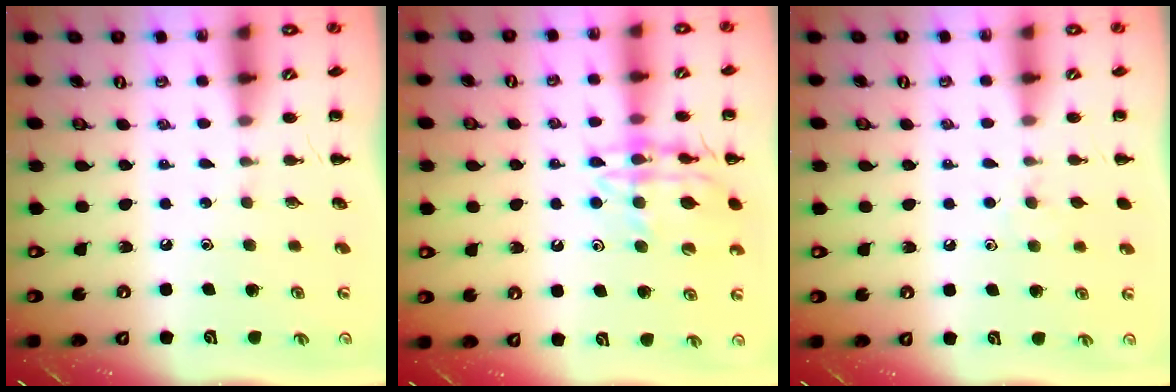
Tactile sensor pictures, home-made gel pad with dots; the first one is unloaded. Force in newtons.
{"total": 13.8, "press": 13.8, "slide": 1.4}
{"total": 4.6, "press": 4.4, "slide": 1.4}